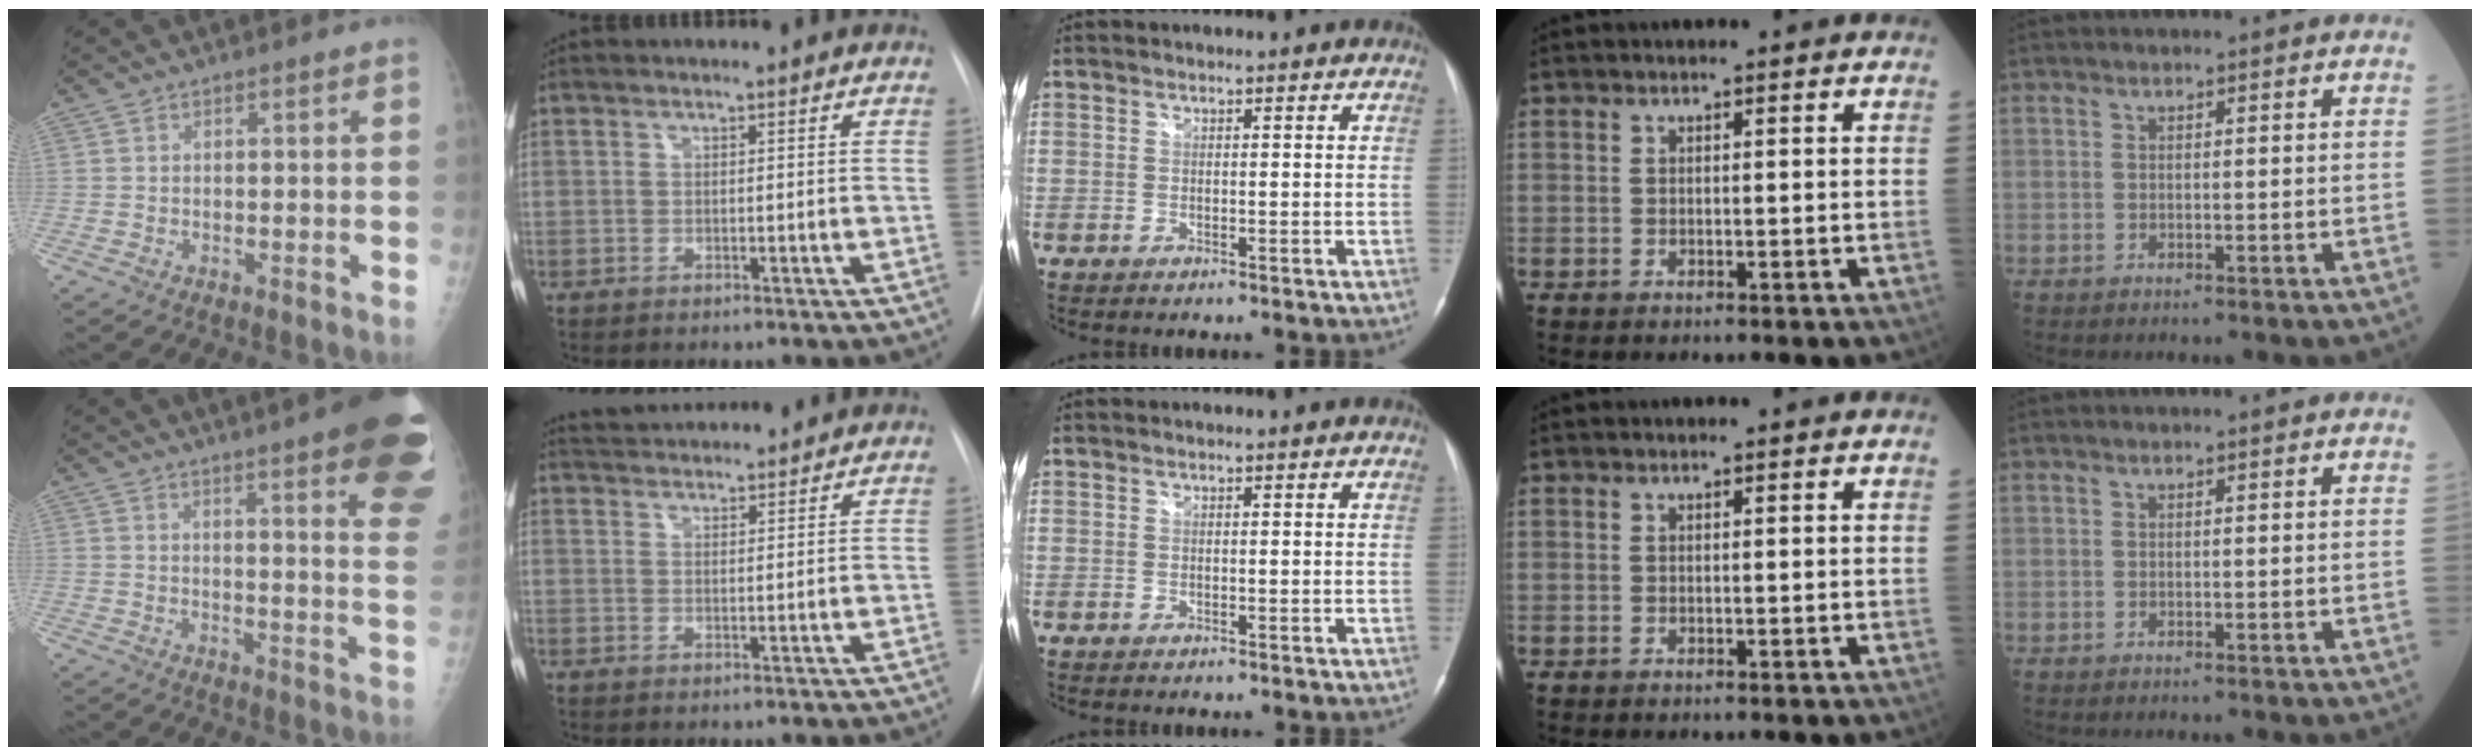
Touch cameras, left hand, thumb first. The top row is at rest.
{"thumb": {"total": 22.9, "force": [14.7, 3.5, 17.2], "torque": [-0.166, -0.055, 0.169]}, "index": {"total": 9.3, "force": [8.9, 1.3, 2.4], "torque": [-0.043, 0.029, 0.130]}}